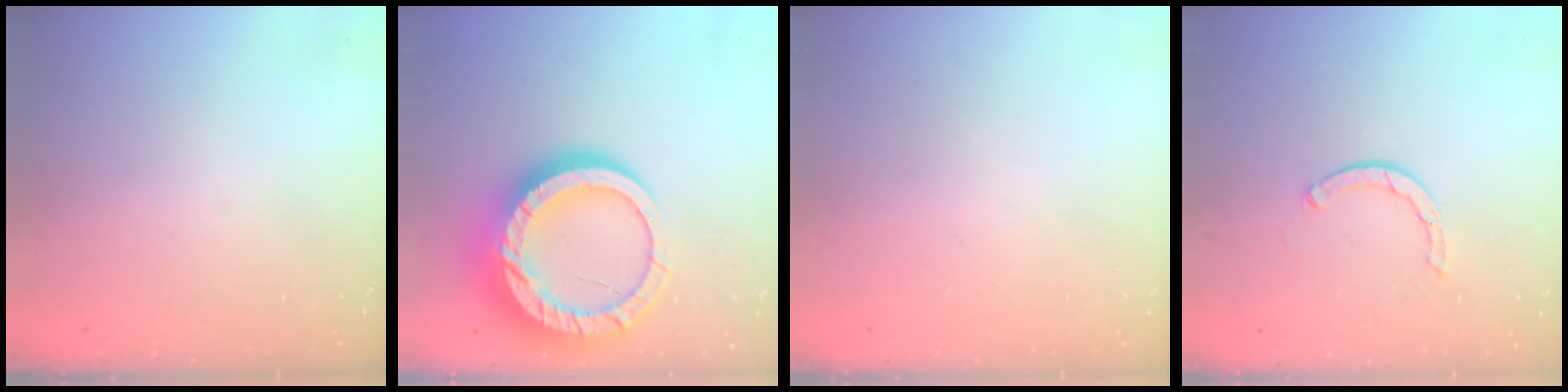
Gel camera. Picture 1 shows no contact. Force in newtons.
{"total": 25.6, "press": 25.5, "slide": 2.2}
{"total": 0.0}
{"total": 2.5, "press": 2.5, "slide": 0.1}